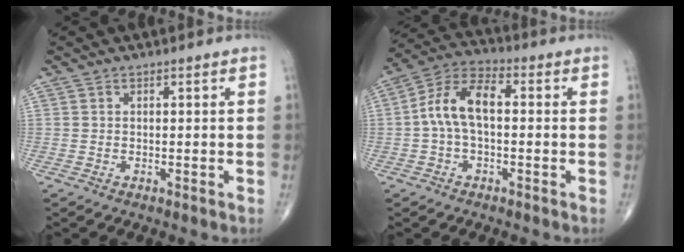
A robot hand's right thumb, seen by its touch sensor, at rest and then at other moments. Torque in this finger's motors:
{"motor_torque": [0.10, 0.10, 0.23, -0.22, 0.14]}